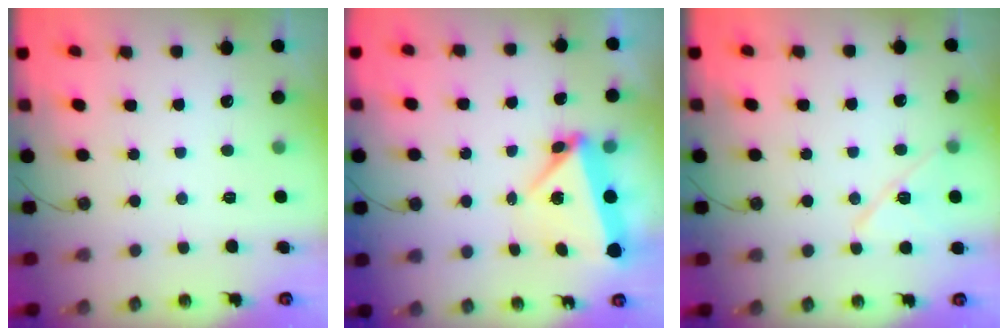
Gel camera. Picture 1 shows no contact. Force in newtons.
{"total": 5.6, "press": 5.6, "slide": 0.6}
{"total": 10.1, "press": 10.0, "slide": 1.4}